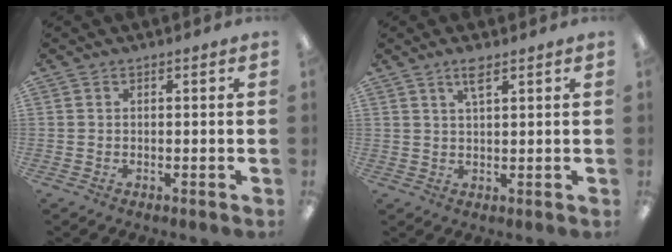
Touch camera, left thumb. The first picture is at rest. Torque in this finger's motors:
{"motor_torque": [-0.04, 0.03, 0.03, 0.01, 0.07]}